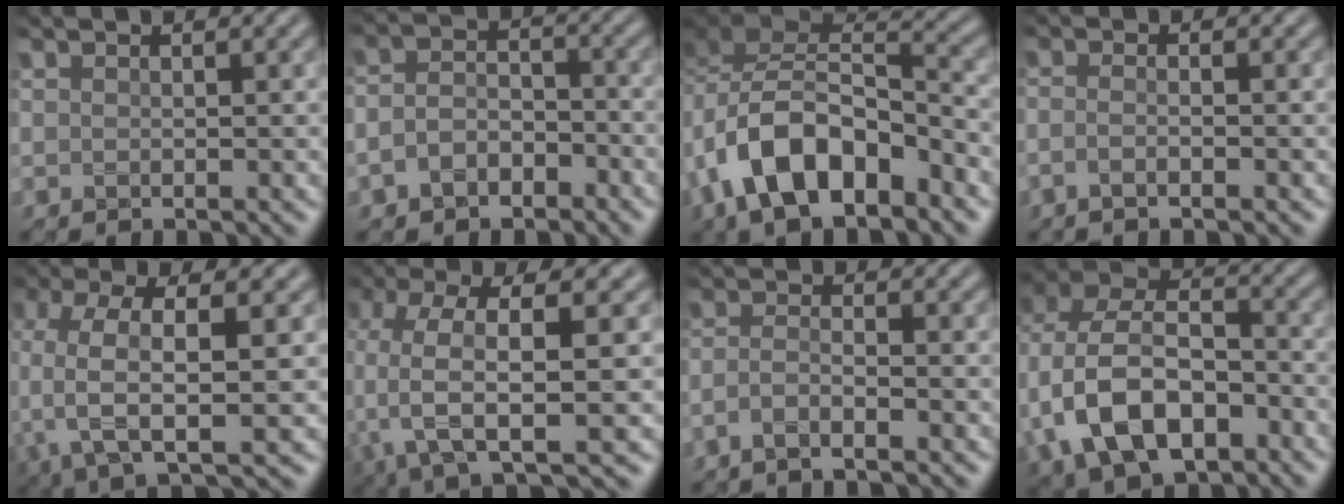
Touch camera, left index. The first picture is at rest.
{"total": 3.5, "force": [-1.8, 2.3, 2.0], "torque": [-0.041, 0.003, -0.042]}
{"total": 10.5, "force": [-4.5, 5.8, 7.5], "torque": [-0.131, 0.008, -0.088]}
{"total": 1.9, "force": [-0.8, 0.8, 1.6], "torque": [-0.016, -0.006, -0.025]}
{"total": 8.3, "force": [-1.3, 3.2, 7.6], "torque": [-0.160, 0.004, -0.032]}
{"total": 9.3, "force": [-1.1, 3.3, 8.6], "torque": [-0.177, 0.005, -0.029]}
{"total": 2.1, "force": [-1.3, 0.5, 1.6], "torque": [-0.032, 0.001, -0.034]}
{"total": 11.7, "force": [-3.3, 7.8, 8.0], "torque": [-0.169, -0.005, -0.065]}